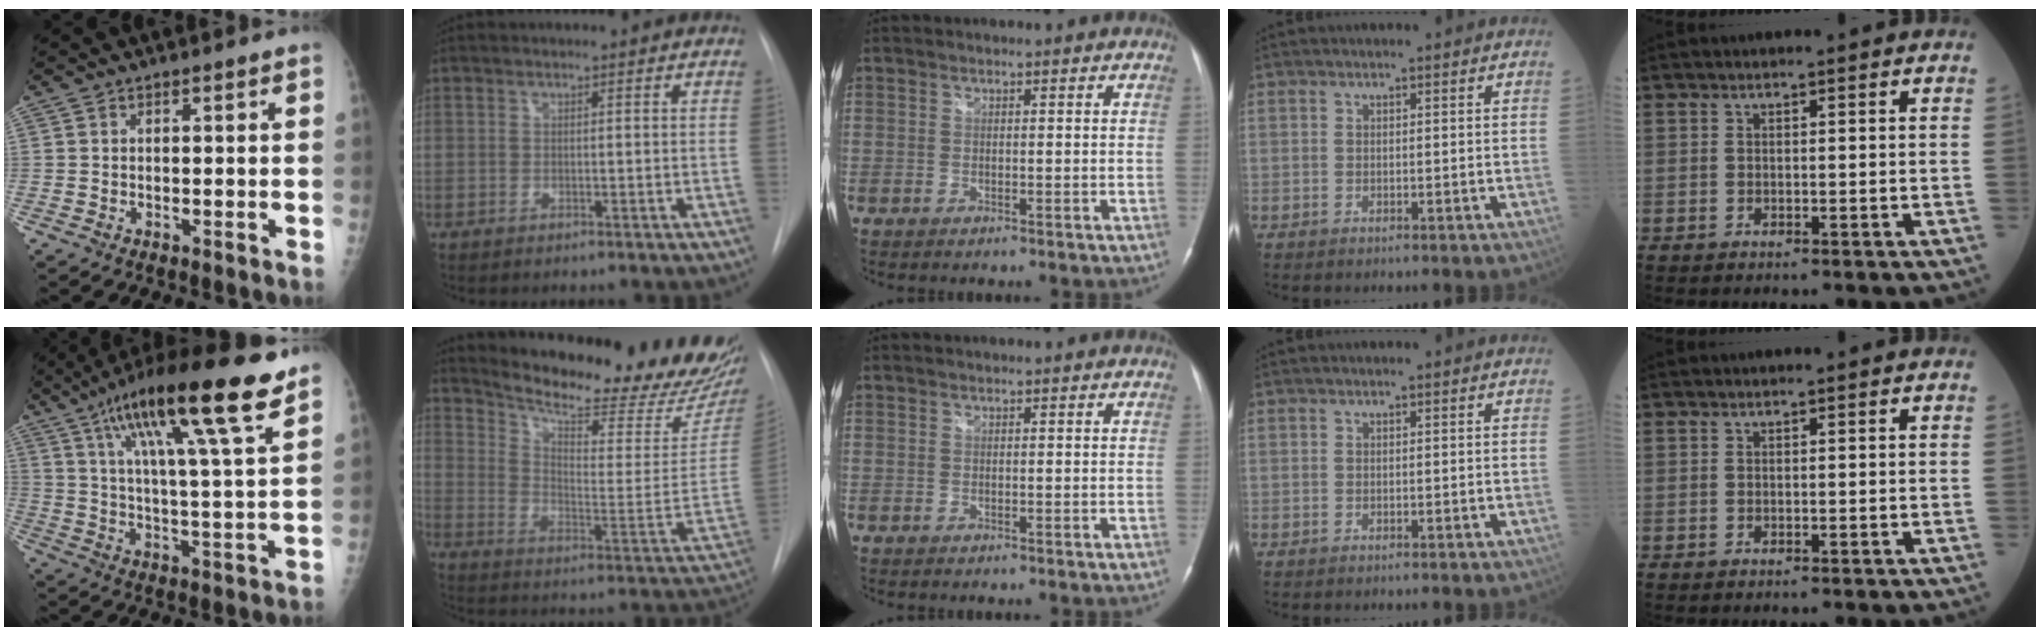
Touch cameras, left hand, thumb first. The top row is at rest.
{"thumb": {"total": 22.2, "force": [12.9, 3.5, 17.7], "torque": [-0.285, -0.025, 0.209]}, "index": {"total": 24.7, "force": [22.6, 3.2, 9.4], "torque": [-0.149, -0.097, 0.298]}}